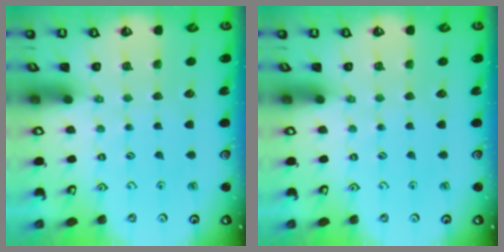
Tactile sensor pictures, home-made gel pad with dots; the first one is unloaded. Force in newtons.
{"total": 0.0}